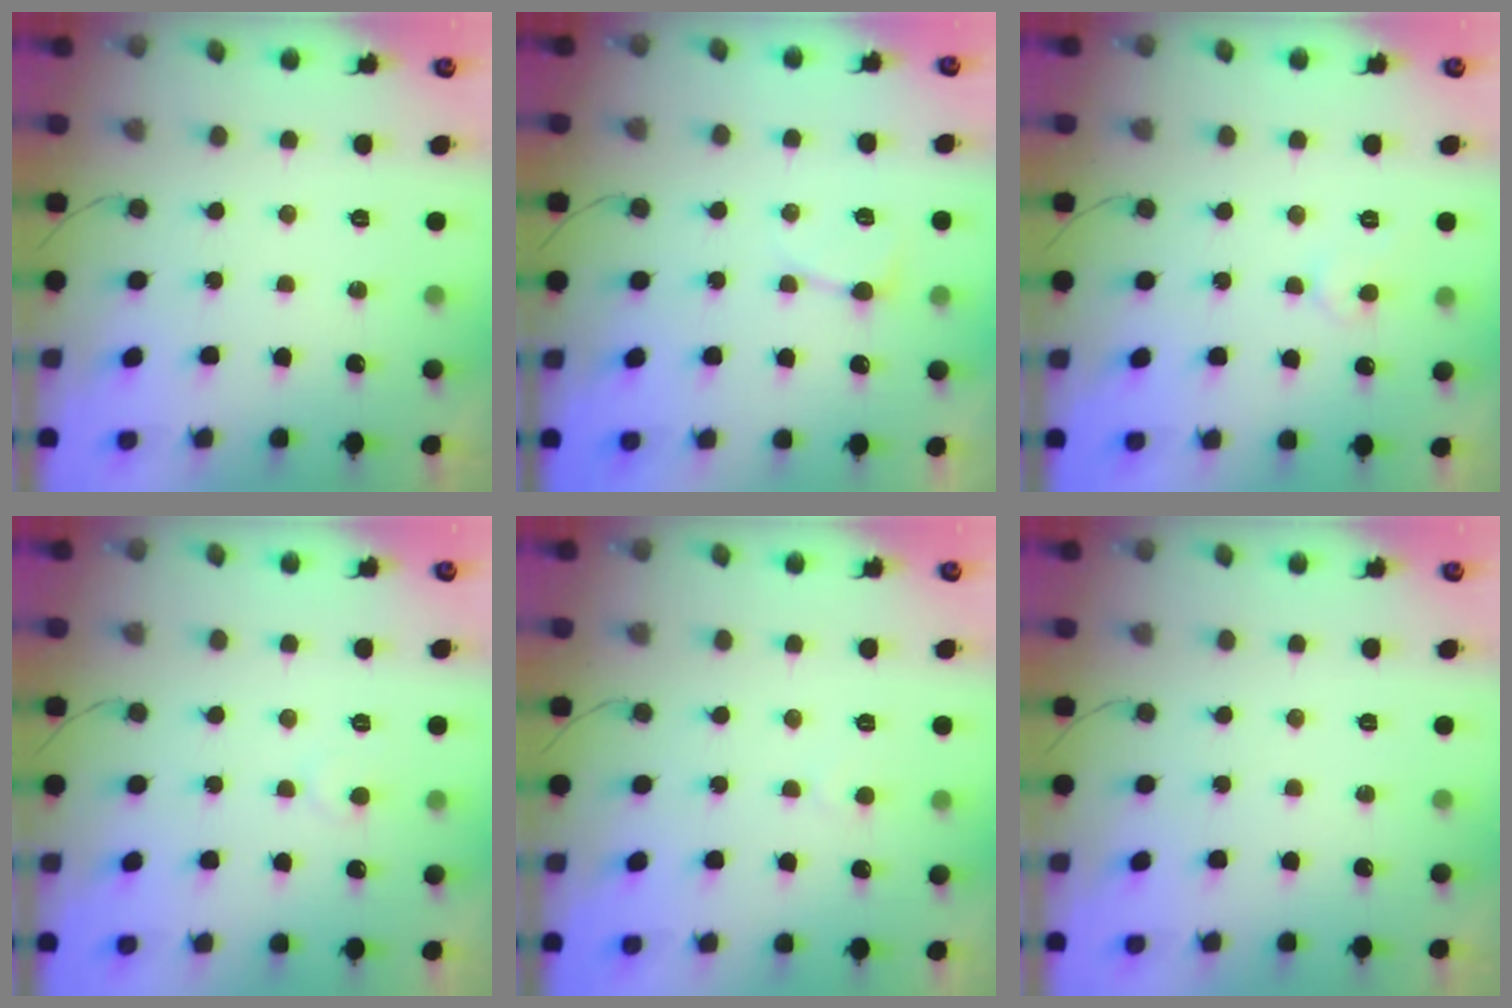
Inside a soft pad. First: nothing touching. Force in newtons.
{"total": 3.6, "press": 3.6, "slide": 0.5}
{"total": 4.5, "press": 4.5, "slide": 0.5}
{"total": 4.3, "press": 4.3, "slide": 0.5}
{"total": 2.7, "press": 2.7, "slide": 0.3}
{"total": 0.0}